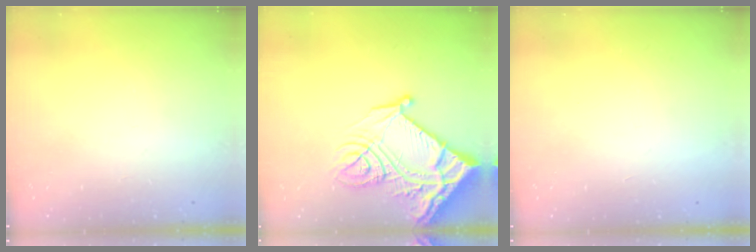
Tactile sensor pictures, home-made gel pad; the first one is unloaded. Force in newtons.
{"total": 22.5, "press": 22.3, "slide": 2.7}
{"total": 1.6, "press": 1.5, "slide": 0.1}